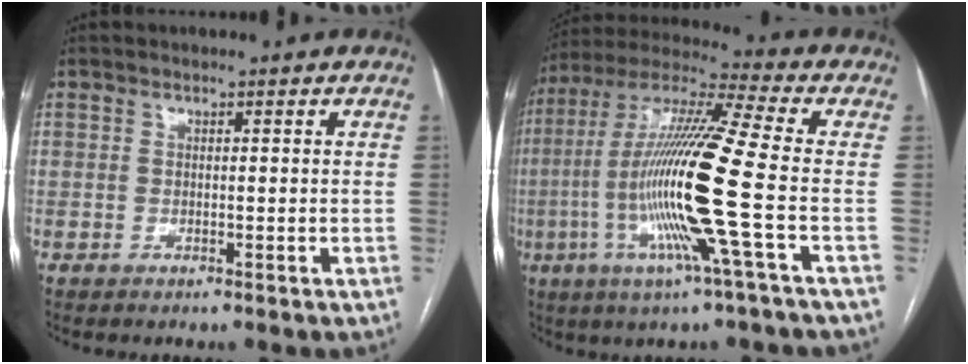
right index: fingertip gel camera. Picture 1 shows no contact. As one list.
[{"total": 18.3, "force": [-3.9, -1.1, 17.9], "torque": [-0.361, -0.011, -0.088]}]